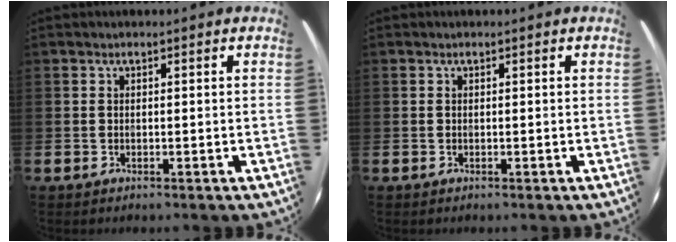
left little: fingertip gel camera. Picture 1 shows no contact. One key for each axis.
{"total": 0.0}